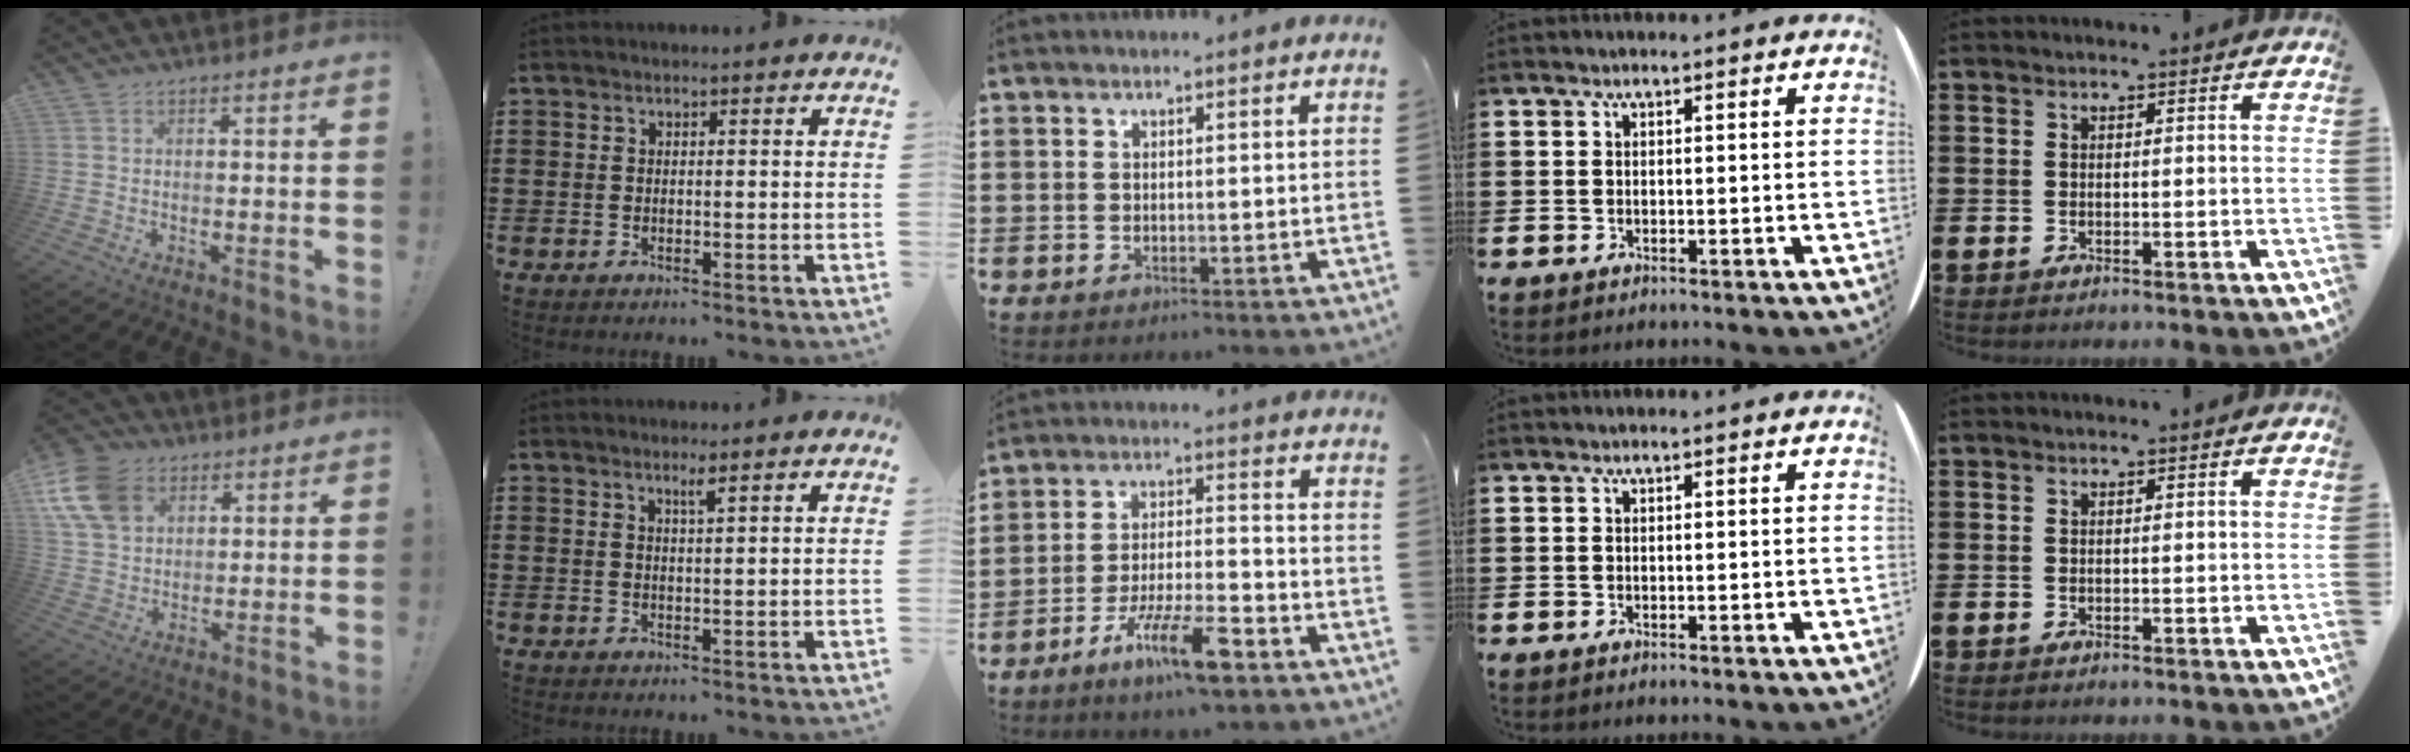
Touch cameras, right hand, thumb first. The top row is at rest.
{"thumb": {"total": 14.5, "force": [6.4, 10.4, 7.7], "torque": [-0.143, -0.019, 0.129]}, "index": {"total": 1.5, "force": [1.1, -0.1, 1.1], "torque": [-0.021, -0.002, 0.019]}, "middle": {"total": 9.6, "force": [-6.1, 1.9, 7.2], "torque": [-0.134, 0.001, -0.110]}}